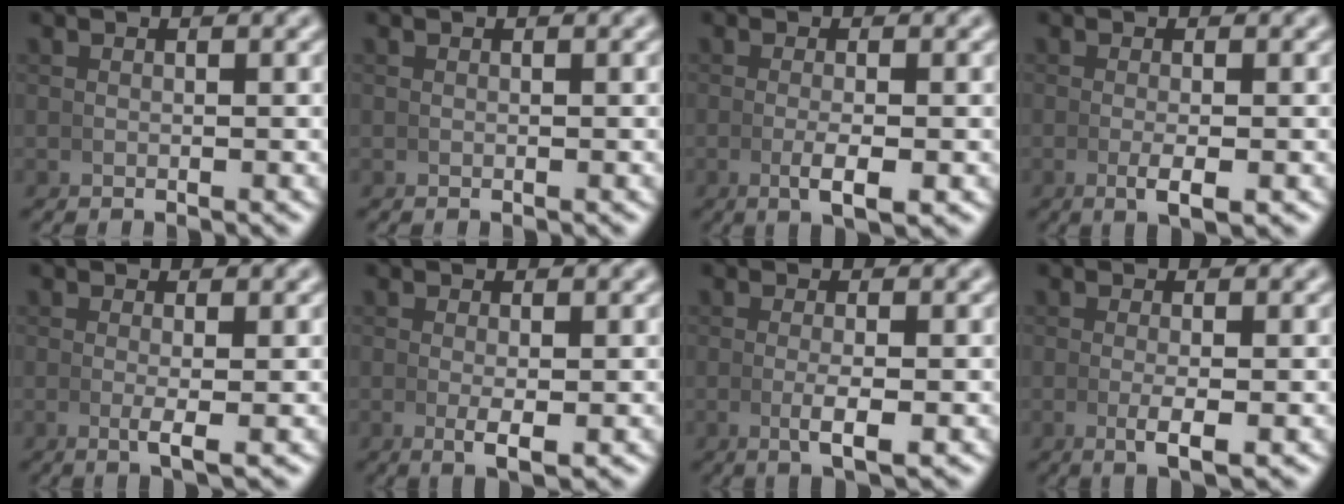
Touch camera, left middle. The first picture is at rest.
{"total": 0.0}
{"total": 2.9, "force": [-0.9, 0.7, 2.7], "torque": [-0.054, -0.009, -0.012]}
{"total": 2.6, "force": [-0.9, 0.7, 2.3], "torque": [-0.047, -0.006, -0.011]}
{"total": 2.1, "force": [-0.3, 0.3, 2.0], "torque": [-0.043, -0.009, -0.002]}
{"total": 2.5, "force": [-0.5, 0.6, 2.4], "torque": [-0.045, -0.008, -0.003]}
{"total": 2.8, "force": [-0.8, 0.5, 2.7], "torque": [-0.051, -0.008, -0.009]}
{"total": 2.8, "force": [-0.8, 0.7, 2.6], "torque": [-0.052, -0.009, -0.008]}